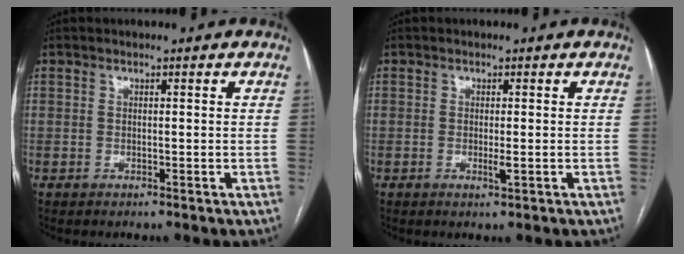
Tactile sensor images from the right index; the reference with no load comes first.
{"total": 1.4, "force": [-0.2, 0.2, 1.3], "torque": [-0.023, -0.005, -0.003]}